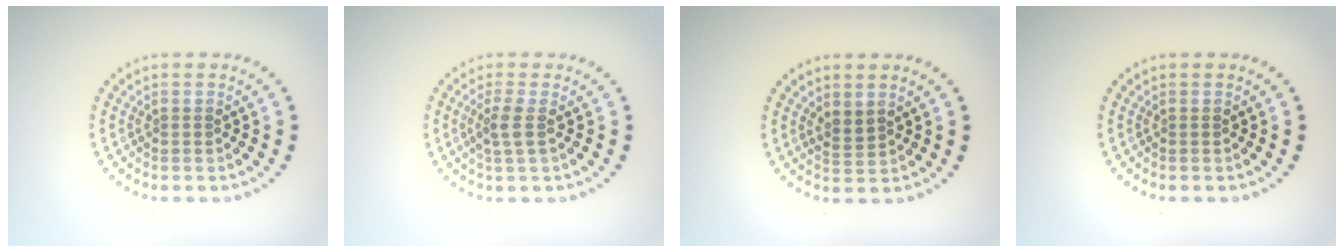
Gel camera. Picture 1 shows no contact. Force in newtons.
{"total": 1.7, "press": 1.4, "slide": 1.1}
{"total": 1.5, "press": 1.2, "slide": 0.9}
{"total": 0.0}